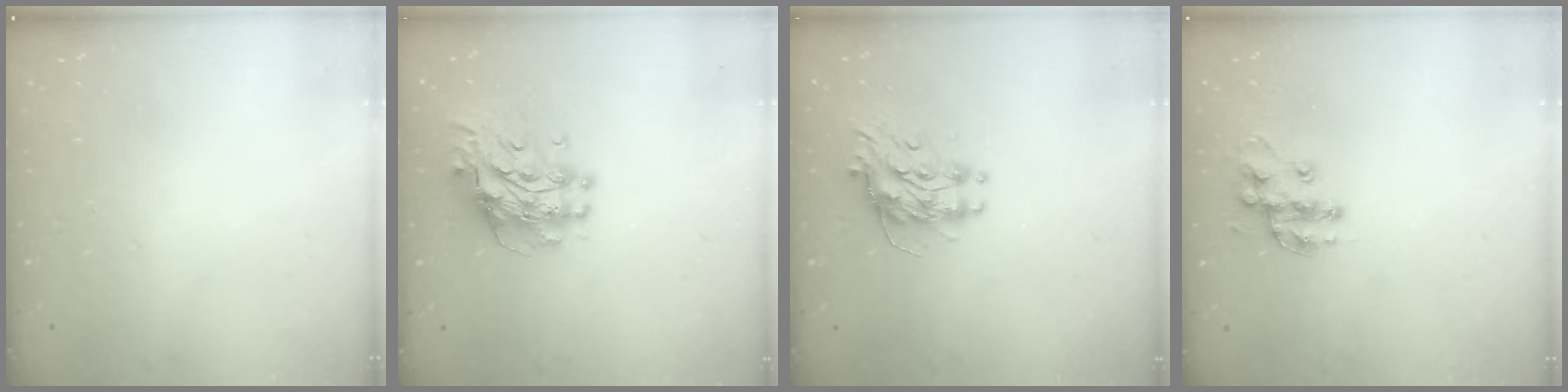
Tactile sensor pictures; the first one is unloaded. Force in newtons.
{"total": 10.7, "press": 10.7, "slide": 0.9}
{"total": 9.0, "press": 9.0, "slide": 0.7}
{"total": 11.8, "press": 11.8, "slide": 0.6}